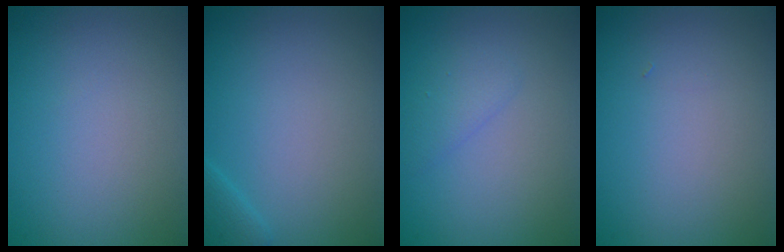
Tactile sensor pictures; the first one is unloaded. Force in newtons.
{"total": 1.4, "press": 1.4, "slide": 0.1}
{"total": 1.4, "press": 1.4, "slide": 0.1}
{"total": 0.0}